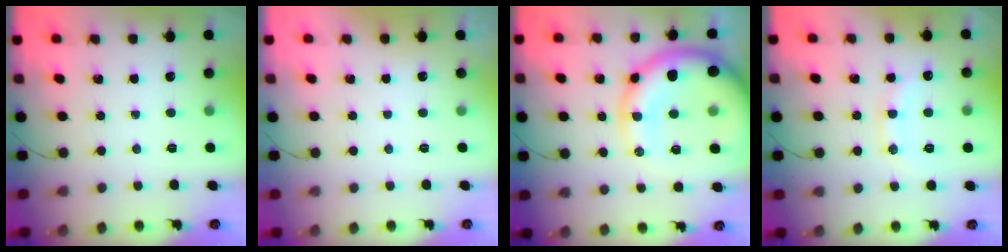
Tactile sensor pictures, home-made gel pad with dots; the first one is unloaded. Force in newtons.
{"total": 2.9, "press": 2.9, "slide": 0.1}
{"total": 19.6, "press": 19.2, "slide": 3.7}
{"total": 10.9, "press": 10.8, "slide": 0.9}